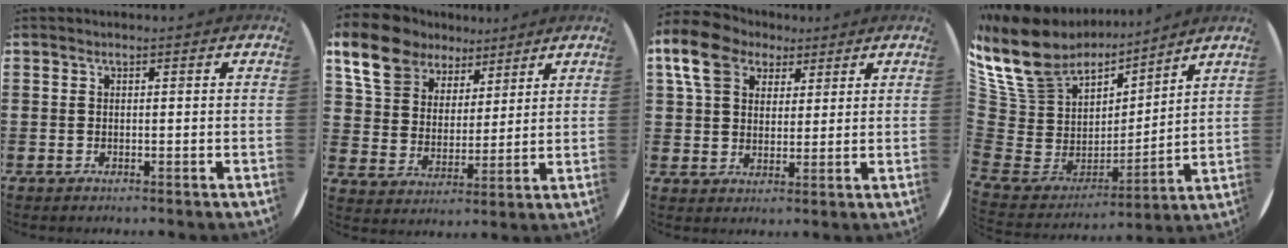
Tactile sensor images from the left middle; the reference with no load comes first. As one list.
[{"total": 10.4, "force": [7.9, 6.1, 2.9], "torque": [-0.093, -0.018, 0.150]}, {"total": 7.7, "force": [4.9, 5.3, 2.7], "torque": [-0.071, 0.010, 0.092]}, {"total": 12.1, "force": [9.1, 7.1, 3.4], "torque": [-0.134, -0.060, 0.171]}]